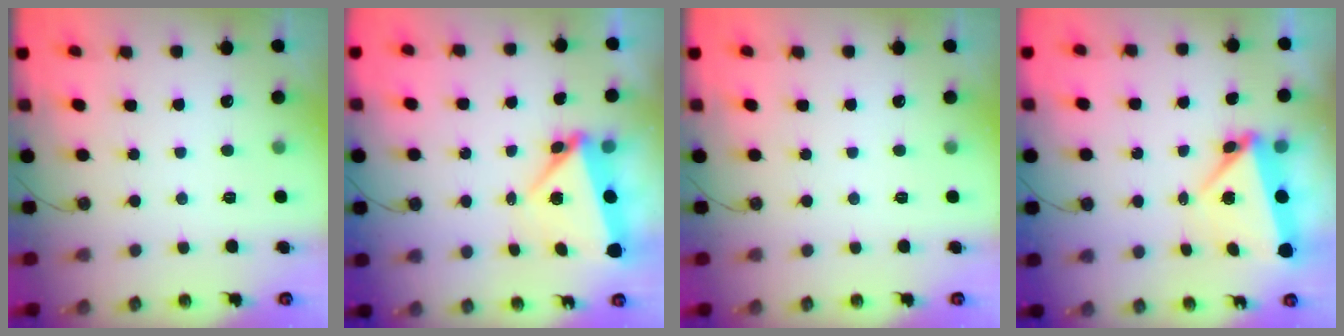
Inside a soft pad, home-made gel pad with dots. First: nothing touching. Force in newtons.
{"total": 5.7, "press": 5.5, "slide": 1.5}
{"total": 0.0}
{"total": 7.4, "press": 5.1, "slide": 5.3}